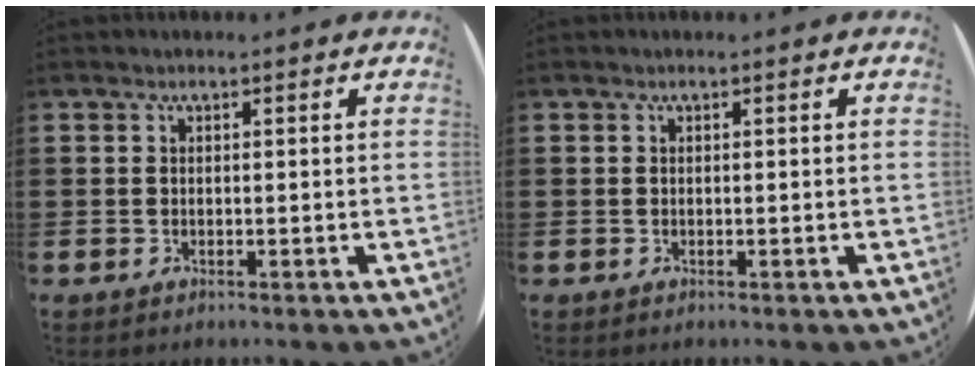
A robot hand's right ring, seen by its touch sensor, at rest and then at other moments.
{"total": 0.0}